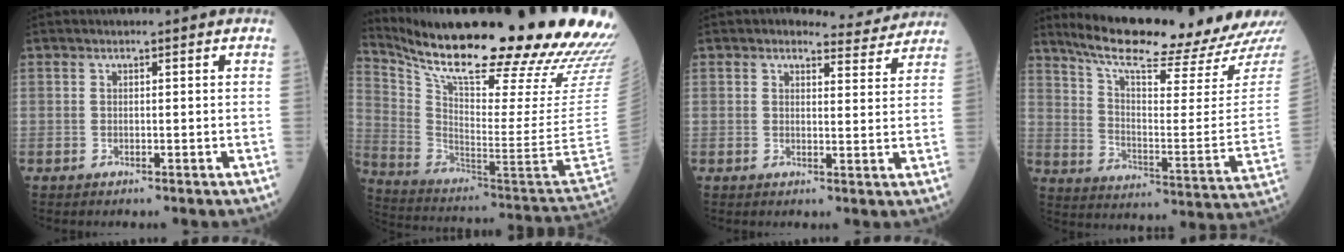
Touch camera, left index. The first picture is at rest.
{"total": 35.1, "force": [28.6, 1.0, 20.4], "torque": [-0.315, -0.092, 0.408]}
{"total": 4.7, "force": [4.6, 1.2, -0.1], "torque": [0.001, -0.001, 0.043]}
{"total": 21.9, "force": [19.8, 0.6, 9.2], "torque": [-0.149, -0.061, 0.279]}